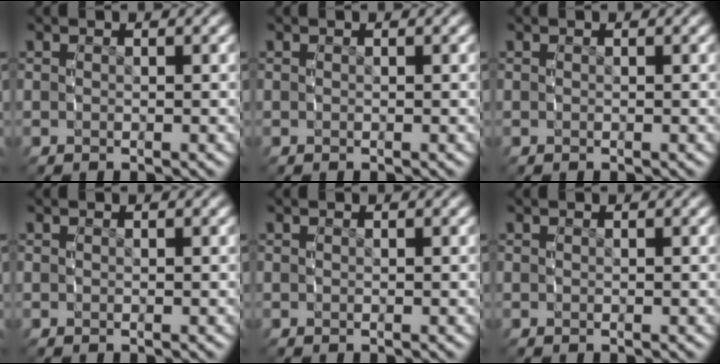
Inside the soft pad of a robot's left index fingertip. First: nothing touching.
{"total": 0.0}
{"total": 0.0}
{"total": 0.0}
{"total": 0.0}
{"total": 0.0}